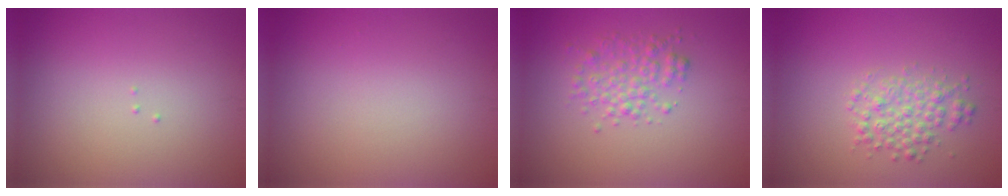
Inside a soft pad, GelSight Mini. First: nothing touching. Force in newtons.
{"total": 0.0}
{"total": 2.6, "press": 2.6, "slide": 0.0}
{"total": 2.8, "press": 2.8, "slide": 0.1}